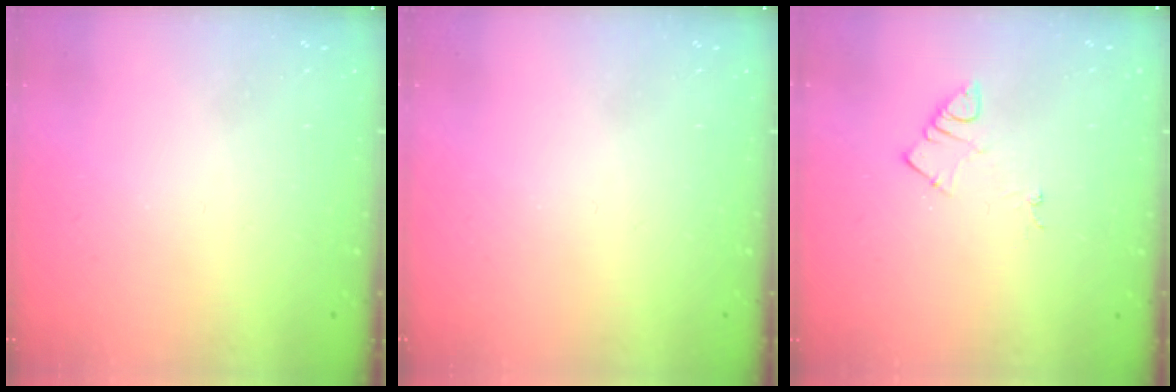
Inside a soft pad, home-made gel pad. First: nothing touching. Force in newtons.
{"total": 0.0}
{"total": 4.2, "press": 4.1, "slide": 0.8}